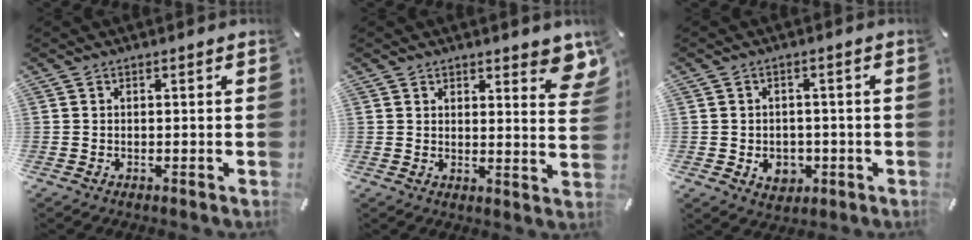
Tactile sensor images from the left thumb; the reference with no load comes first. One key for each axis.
{"total": 5.8, "fx": 4.2, "fy": 2.5, "fz": 3.1, "tx": -0.023, "ty": -0.026, "tz": 0.068}
{"total": 5.2, "fx": -1.2, "fy": 4.4, "fz": 2.4, "tx": -0.032, "ty": 0.000, "tz": -0.022}